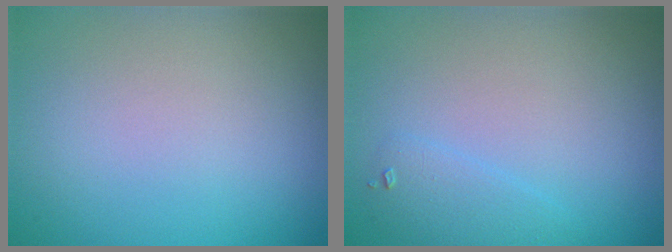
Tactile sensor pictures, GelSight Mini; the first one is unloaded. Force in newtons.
{"total": 1.4, "press": 1.4, "slide": 0.0}